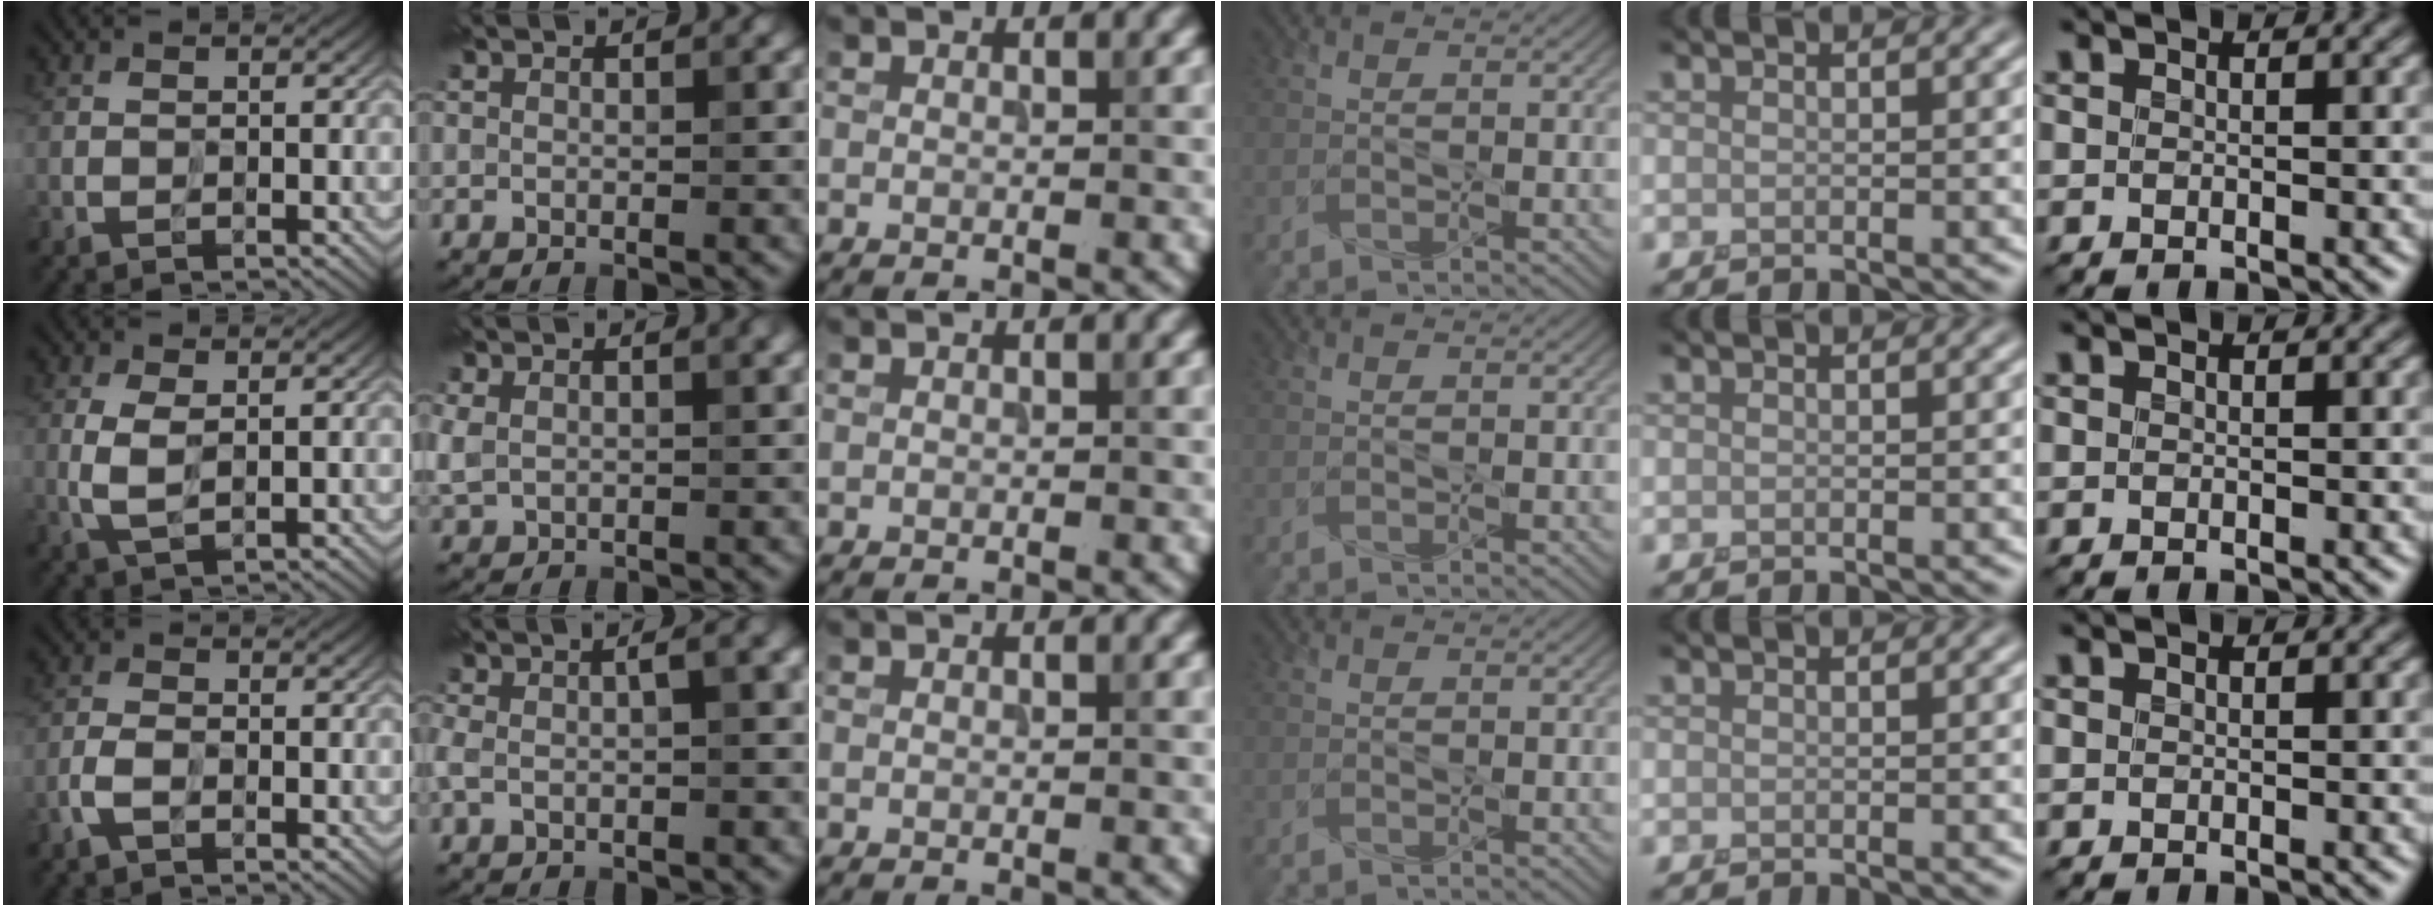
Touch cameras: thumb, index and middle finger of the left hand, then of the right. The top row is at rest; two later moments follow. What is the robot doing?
{"motion": "screw", "object": "toothpaste"}